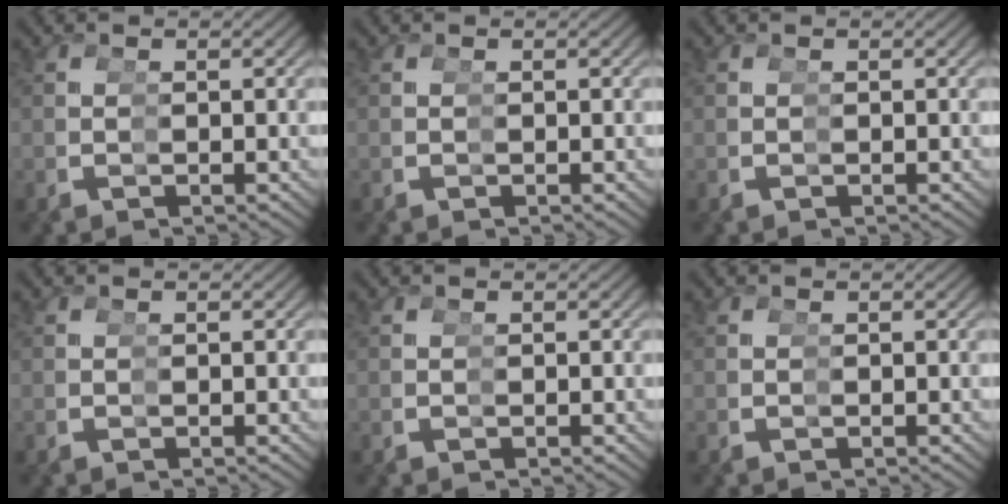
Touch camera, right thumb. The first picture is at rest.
{"total": 0.0}
{"total": 0.0}
{"total": 0.0}
{"total": 0.0}
{"total": 0.0}